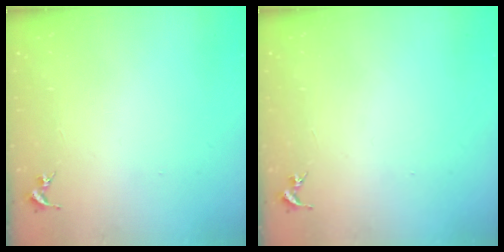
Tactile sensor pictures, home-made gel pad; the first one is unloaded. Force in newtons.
{"total": 0.0}